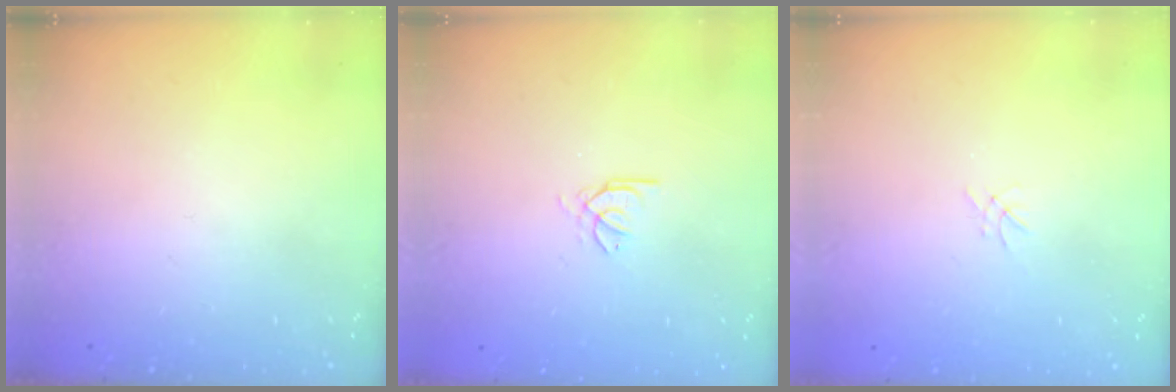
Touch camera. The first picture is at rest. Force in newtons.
{"total": 0.9, "press": 0.8, "slide": 0.4}
{"total": 0.0}